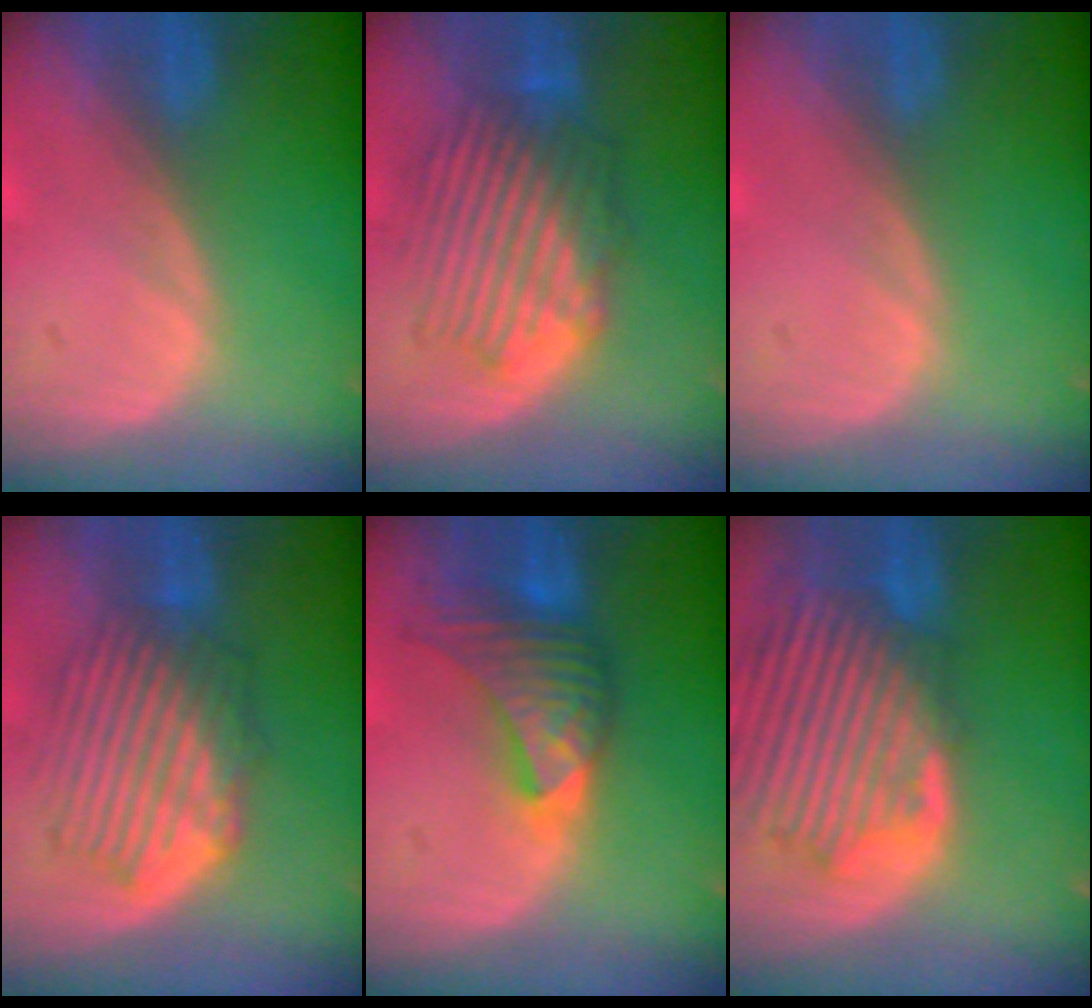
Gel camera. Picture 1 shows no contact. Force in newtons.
{"total": 8.5, "press": 8.3, "slide": 1.9}
{"total": 0.0}
{"total": 8.7, "press": 7.9, "slide": 3.6}
{"total": 7.4, "press": 7.4, "slide": 0.5}
{"total": 13.2, "press": 11.5, "slide": 6.4}